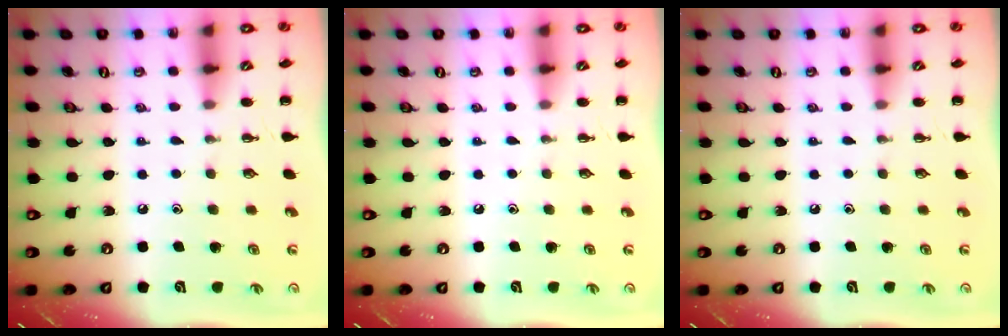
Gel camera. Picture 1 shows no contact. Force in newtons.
{"total": 0.0}
{"total": 0.0}